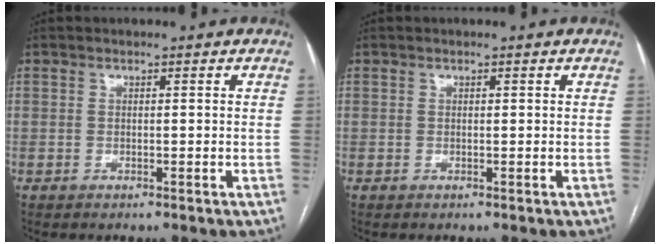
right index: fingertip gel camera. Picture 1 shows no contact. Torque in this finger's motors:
{"motor_torque": [0.03, 0.11, -0.02, 0.00]}